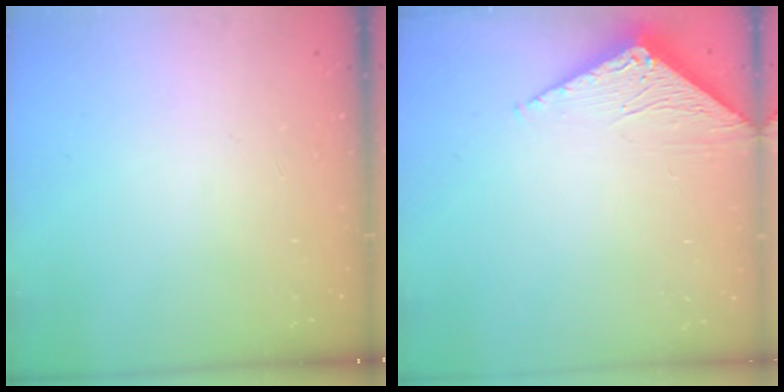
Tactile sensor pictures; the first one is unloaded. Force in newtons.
{"total": 3.1, "press": 3.1, "slide": 0.2}